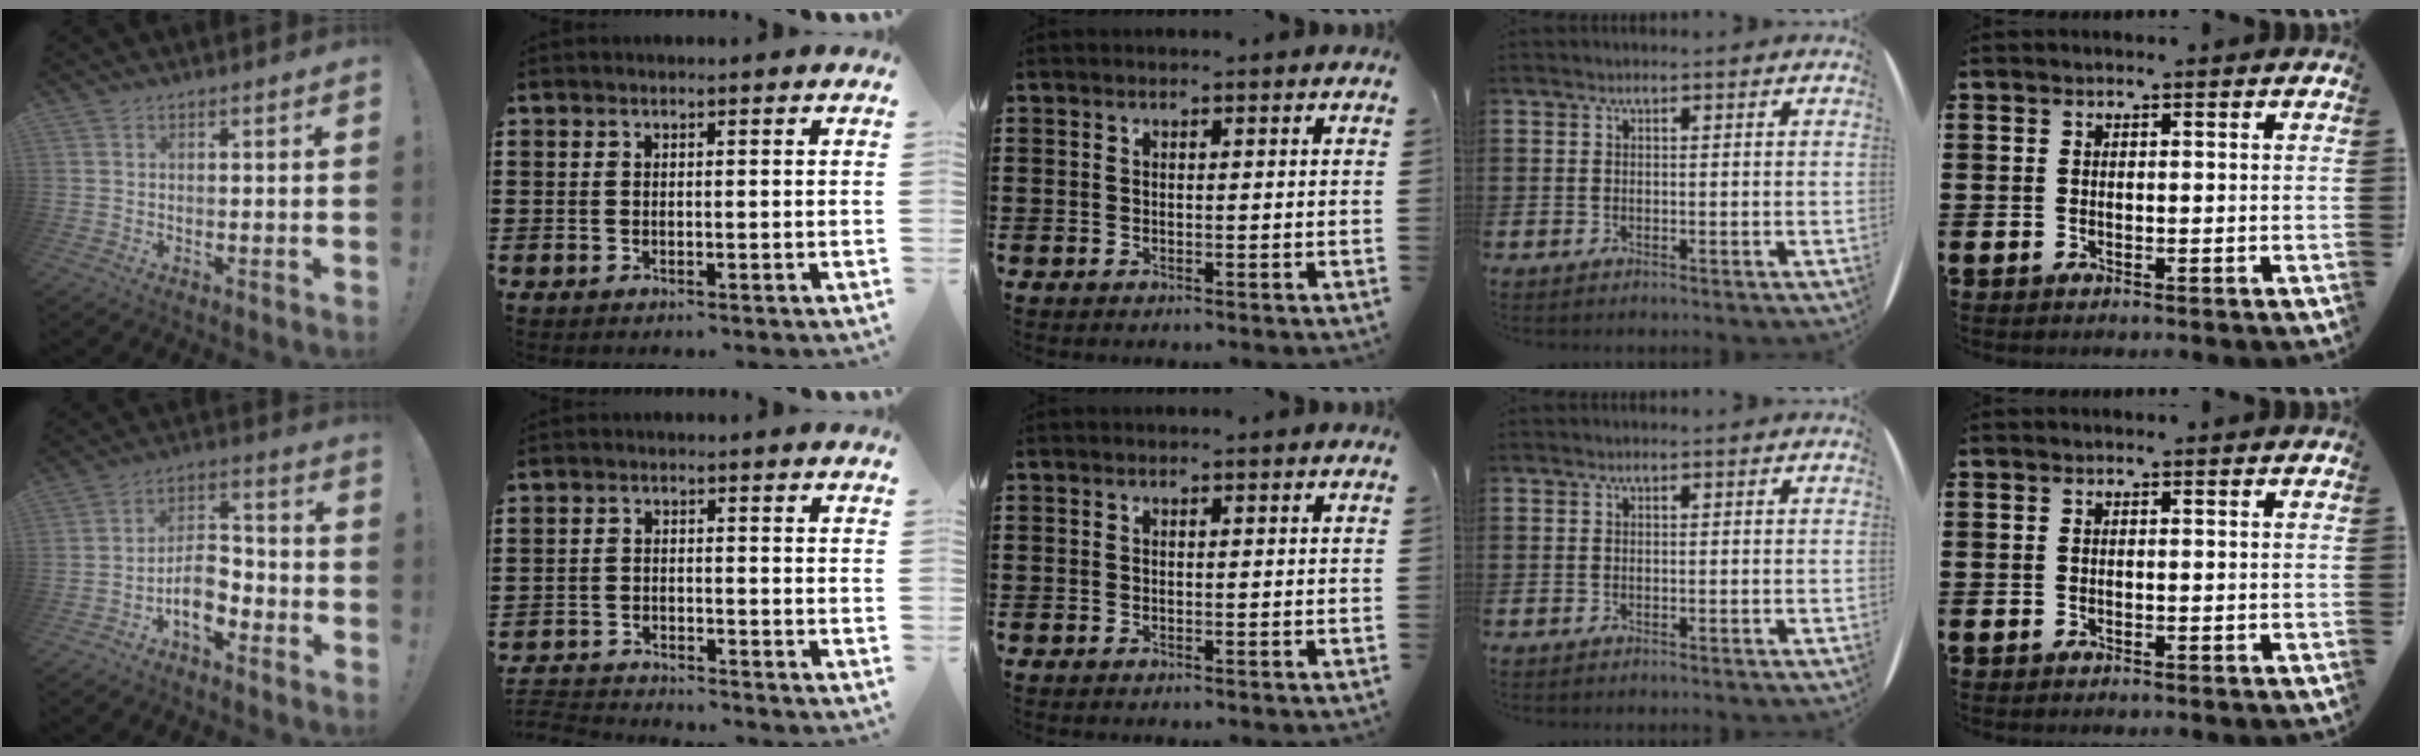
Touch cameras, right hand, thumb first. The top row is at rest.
{"thumb": {"total": 9.6, "force": [-5.1, 5.6, 5.8], "torque": [-0.096, 0.030, -0.090]}, "index": {"total": 3.1, "force": [-3.1, 0.0, -0.4], "torque": [-0.002, -0.002, -0.067]}}